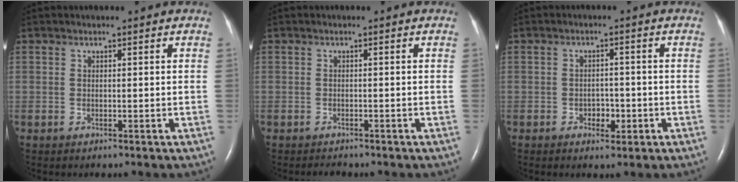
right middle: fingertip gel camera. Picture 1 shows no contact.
{"total": 1.2, "force": [-1.1, 0.4, 0.1], "torque": [-0.007, -0.003, -0.014]}
{"total": 2.7, "force": [-1.0, 1.7, 1.8], "torque": [-0.025, 0.006, -0.010]}